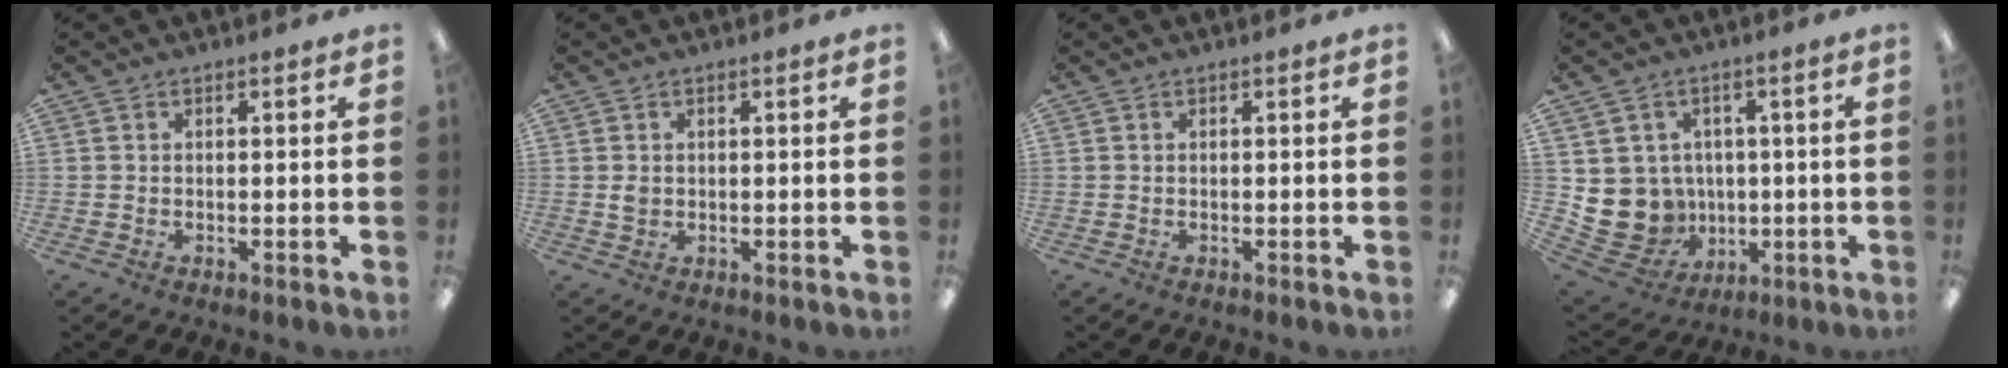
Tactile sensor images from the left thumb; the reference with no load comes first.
{"total": 1.5, "force": [0.2, 1.3, 0.5], "torque": [-0.014, 0.004, 0.003]}
{"total": 0.0}
{"total": 8.4, "force": [-0.2, 8.3, 1.0], "torque": [-0.060, -0.013, 0.008]}